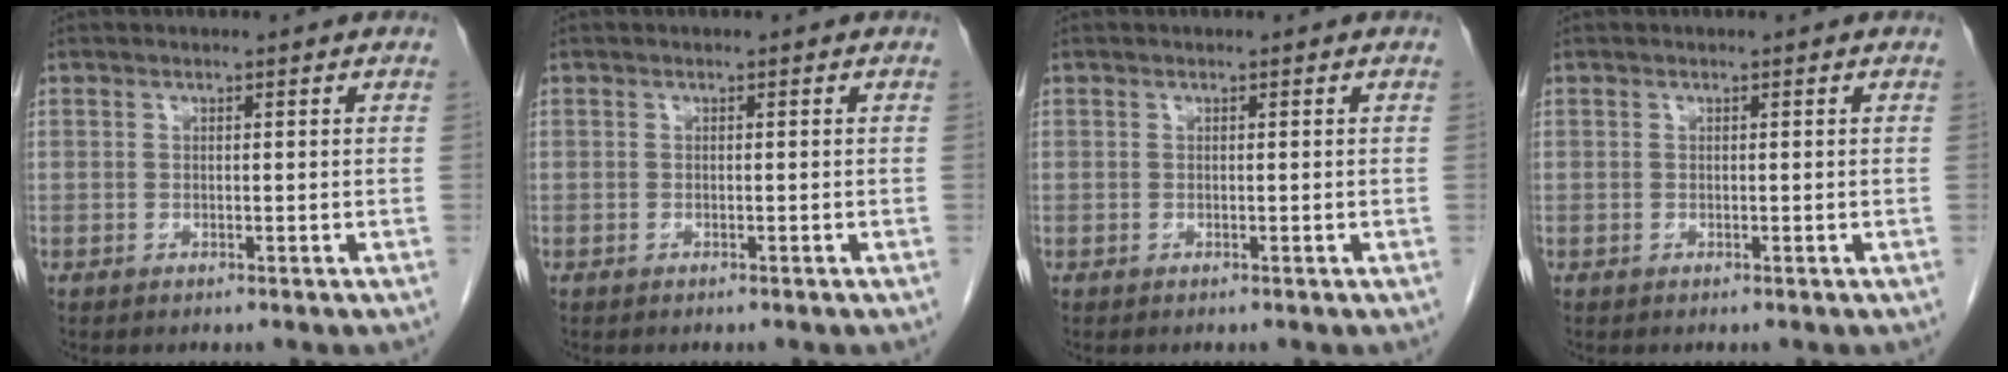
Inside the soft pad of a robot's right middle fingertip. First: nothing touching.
{"total": 0.0}
{"total": 0.0}
{"total": 0.0}